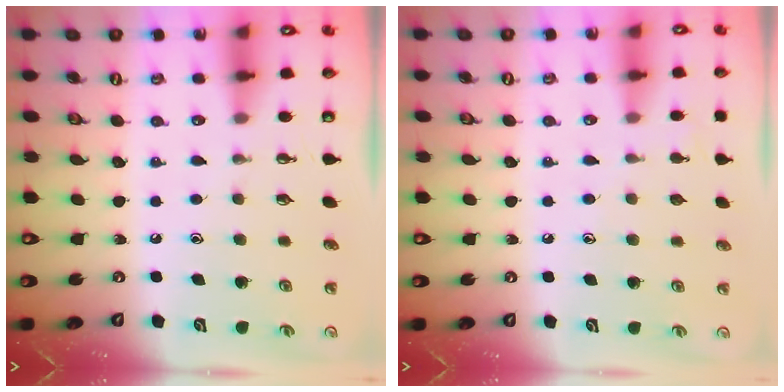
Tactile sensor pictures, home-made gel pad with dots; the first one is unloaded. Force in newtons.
{"total": 5.0, "press": 5.0, "slide": 0.6}